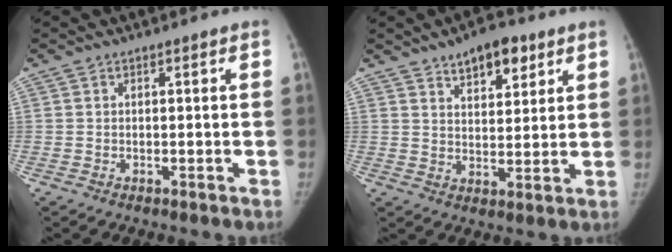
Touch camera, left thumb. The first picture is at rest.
{"total": 8.7, "force": [5.4, 4.2, 5.4], "torque": [-0.051, -0.026, 0.081]}